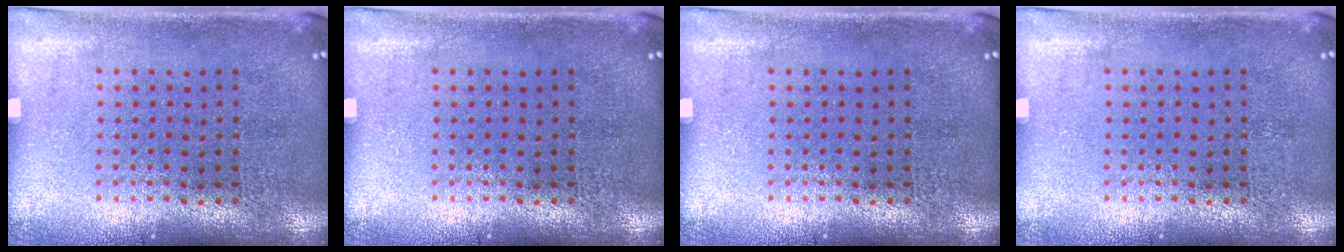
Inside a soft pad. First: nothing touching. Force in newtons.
{"total": 0.0}
{"total": 0.0}
{"total": 0.0}